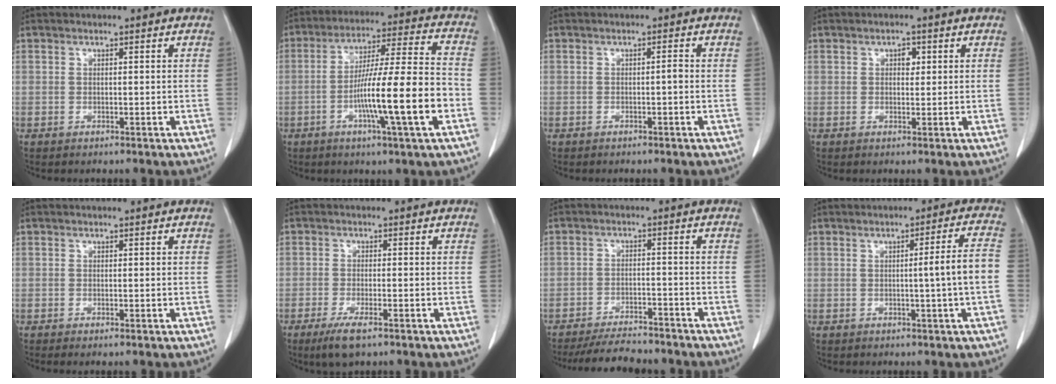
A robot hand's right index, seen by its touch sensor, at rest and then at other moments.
{"total": 15.7, "force": [-4.6, -0.1, 15.0], "torque": [-0.255, 0.000, -0.079]}
{"total": 0.8, "force": [-0.2, 0.1, 0.8], "torque": [-0.012, 0.001, -0.003]}
{"total": 1.6, "force": [0.5, 1.0, 1.1], "torque": [-0.014, 0.001, 0.006]}
{"total": 0.6, "force": [-0.4, 0.0, 0.4], "torque": [-0.011, -0.002, -0.006]}
{"total": 4.7, "force": [-3.1, 0.8, 3.5], "torque": [-0.072, -0.012, -0.053]}
{"total": 7.3, "force": [-6.8, 1.7, 2.1], "torque": [-0.028, -0.008, -0.107]}
{"total": 5.5, "force": [-0.8, -1.1, 5.3], "torque": [-0.071, 0.005, -0.012]}